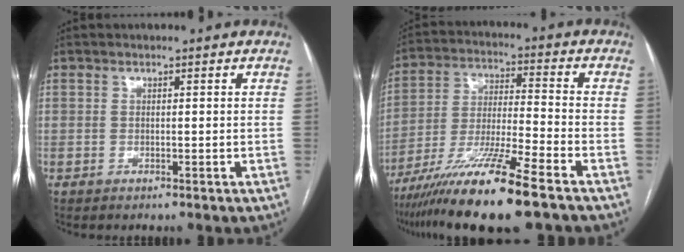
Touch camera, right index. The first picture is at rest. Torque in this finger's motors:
{"motor_torque": [1.01, -1.13, 1.04, 0.21]}